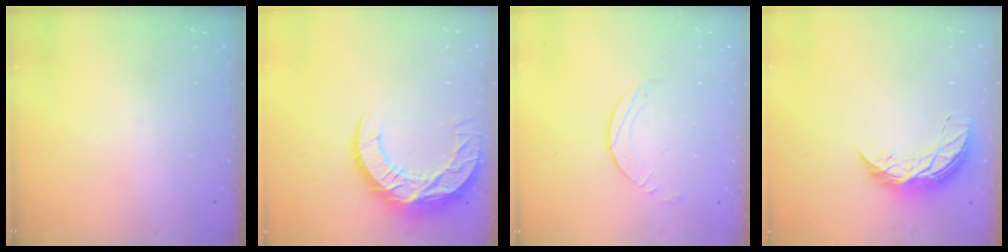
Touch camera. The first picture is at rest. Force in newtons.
{"total": 15.4, "press": 15.3, "slide": 1.0}
{"total": 3.2, "press": 3.2, "slide": 0.3}
{"total": 8.1, "press": 8.0, "slide": 0.5}